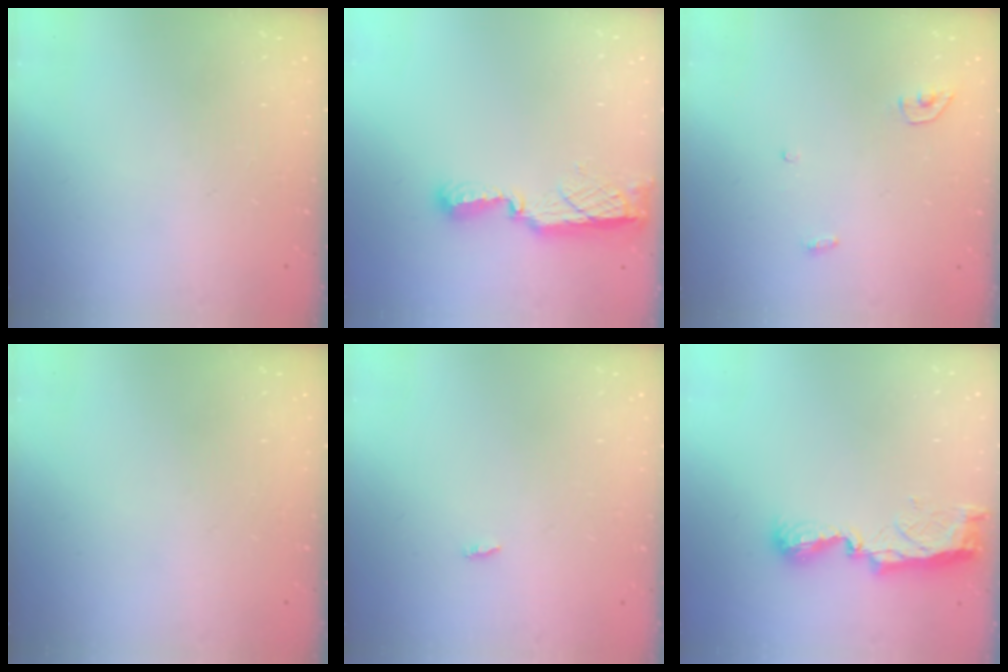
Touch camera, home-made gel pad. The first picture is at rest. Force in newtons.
{"total": 7.6, "press": 7.6, "slide": 0.2}
{"total": 3.4, "press": 3.4, "slide": 0.3}
{"total": 0.0}
{"total": 1.8, "press": 1.8, "slide": 0.2}
{"total": 8.0, "press": 8.0, "slide": 0.1}